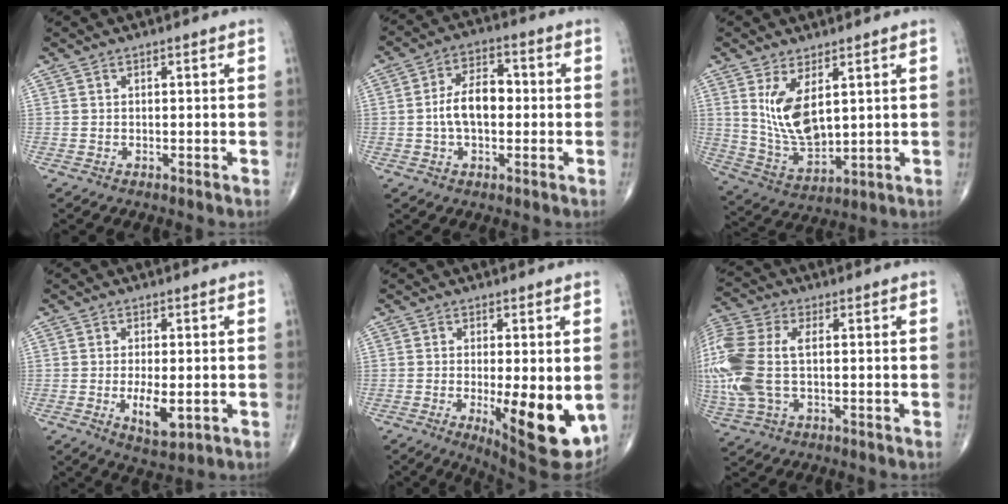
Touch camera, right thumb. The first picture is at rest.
{"total": 8.6, "force": [-0.4, 5.1, 7.0], "torque": [-0.114, 0.023, -0.014]}
{"total": 10.3, "force": [3.3, 4.8, 8.5], "torque": [-0.155, -0.029, 0.080]}
{"total": 6.2, "force": [-1.2, 2.6, 5.5], "torque": [-0.088, -0.012, -0.014]}
{"total": 14.1, "force": [-2.8, 4.4, 13.1], "torque": [-0.168, -0.026, -0.025]}
{"total": 16.5, "force": [0.4, 9.2, 13.7], "torque": [-0.371, 0.007, 0.011]}